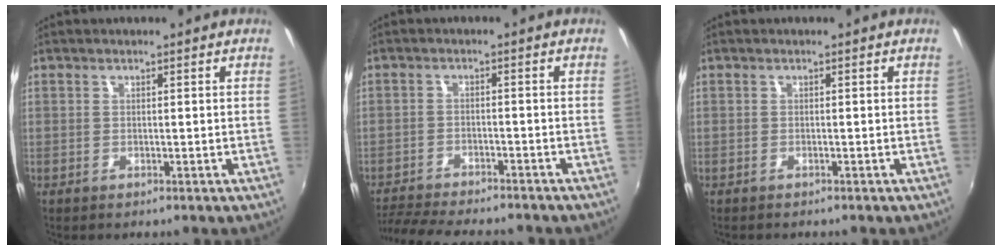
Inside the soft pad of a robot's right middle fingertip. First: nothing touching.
{"total": 13.1, "force": [-11.7, 2.3, 5.5], "torque": [-0.127, -0.020, -0.181]}
{"total": 0.6, "force": [-0.5, 0.1, 0.2], "torque": [-0.005, 0.000, -0.008]}